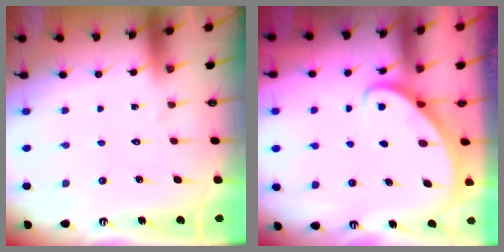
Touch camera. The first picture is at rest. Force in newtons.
{"total": 2.7, "press": 2.7, "slide": 0.2}